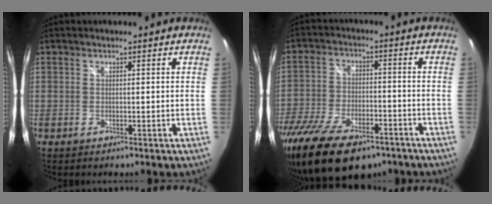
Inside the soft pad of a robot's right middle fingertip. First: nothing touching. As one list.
[{"total": 18.4, "force": [-12.8, 7.8, 10.7], "torque": [-0.228, -0.039, -0.214]}]